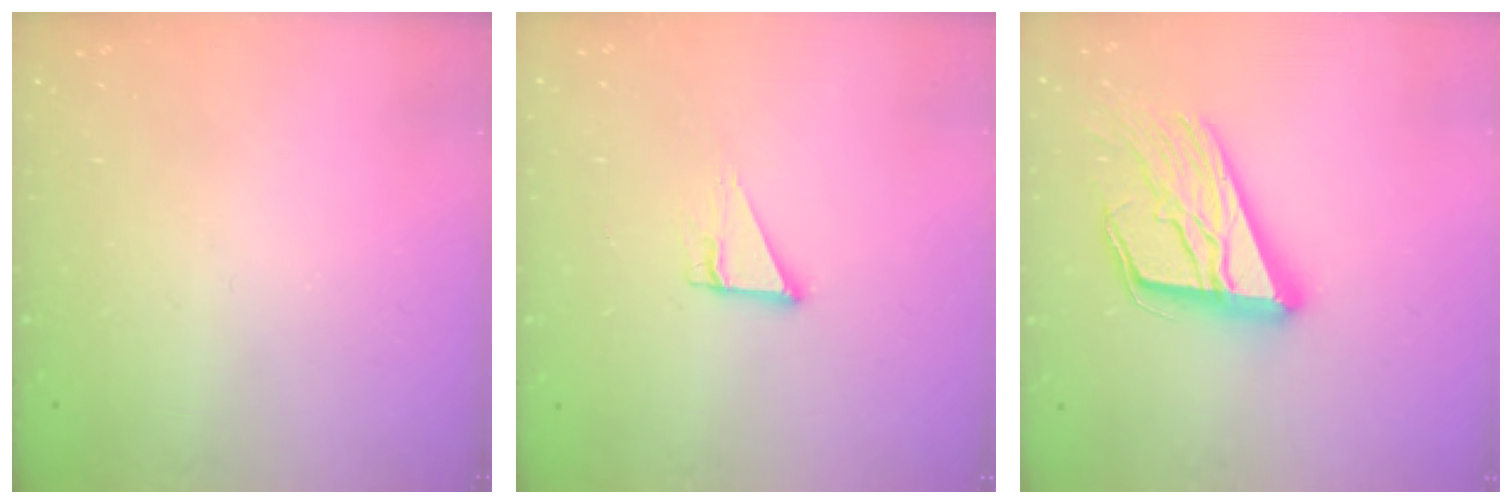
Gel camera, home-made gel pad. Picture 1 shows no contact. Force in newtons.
{"total": 3.1, "press": 3.1, "slide": 0.2}
{"total": 20.2, "press": 20.0, "slide": 2.6}